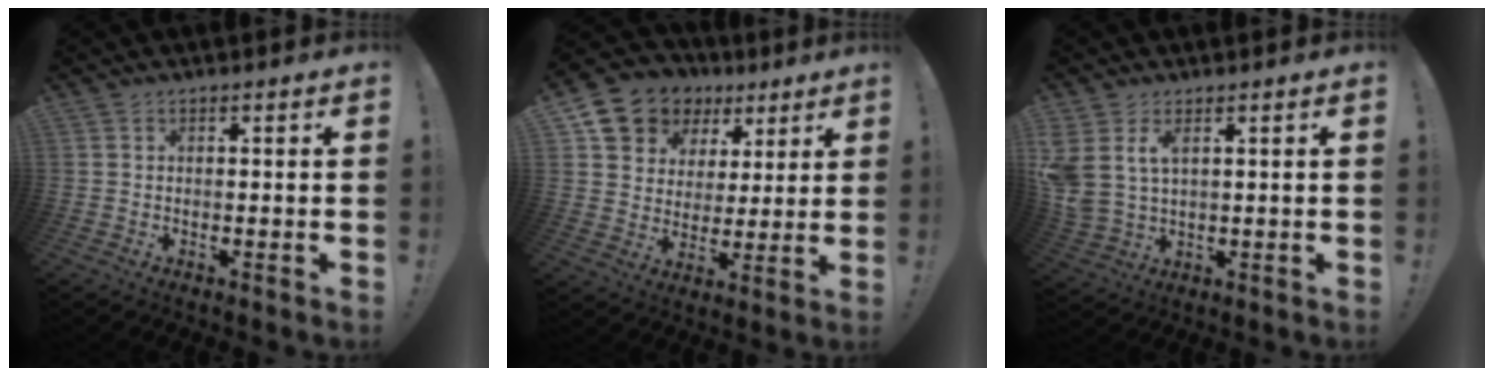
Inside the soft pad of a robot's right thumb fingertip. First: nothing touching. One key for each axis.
{"total": 12.0, "fx": 7.5, "fy": 8.9, "fz": 3.2, "tx": -0.056, "ty": -0.053, "tz": 0.149}
{"total": 7.0, "fx": 3.4, "fy": 4.1, "fz": 4.6, "tx": -0.102, "ty": -0.019, "tz": 0.062}